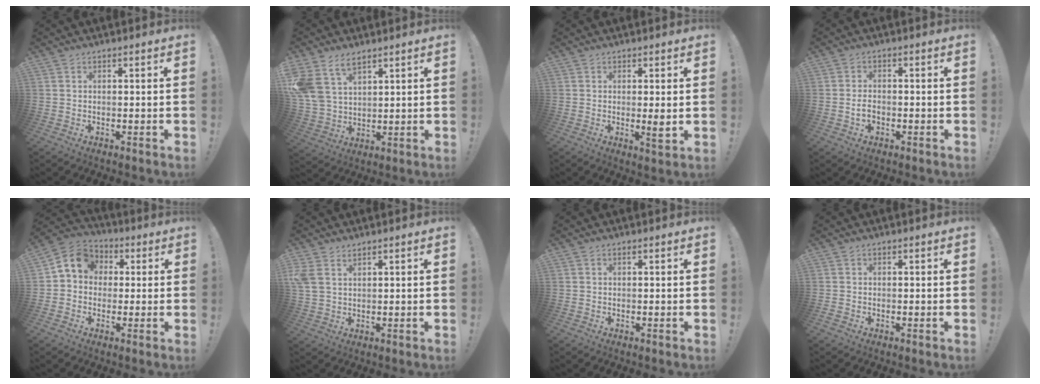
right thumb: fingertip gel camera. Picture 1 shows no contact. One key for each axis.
{"total": 10.6, "fx": 7.0, "fy": 6.4, "fz": 4.8, "tx": -0.110, "ty": -0.034, "tz": 0.140}
{"total": 3.9, "fx": 0.2, "fy": 0.3, "fz": 3.9, "tx": -0.039, "ty": -0.017, "tz": 0.001}
{"total": 3.2, "fx": -1.2, "fy": 2.0, "fz": 2.2, "tx": -0.036, "ty": 0.003, "tz": -0.023}
{"total": 8.9, "fx": 1.5, "fy": 7.7, "fz": 4.2, "tx": -0.056, "ty": 0.010, "tz": 0.031}
{"total": 4.3, "fx": 2.7, "fy": 2.4, "fz": 2.4, "tx": -0.047, "ty": -0.007, "tz": 0.056}
{"total": 0.0}
{"total": 0.5, "fx": -0.4, "fy": 0.3, "fz": 0.1, "tx": -0.004, "ty": 0.003, "tz": -0.006}